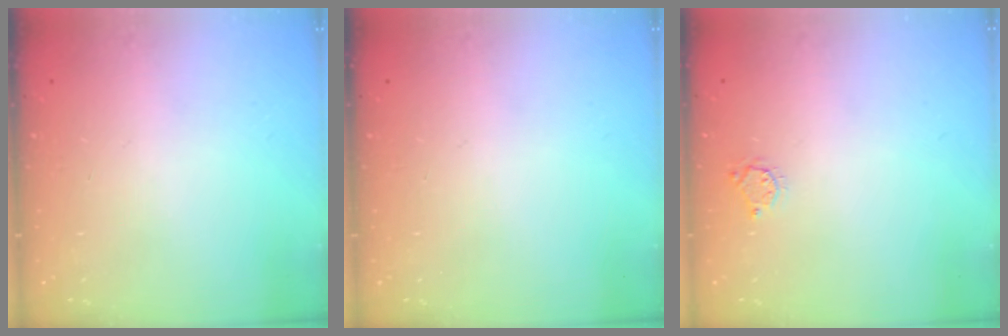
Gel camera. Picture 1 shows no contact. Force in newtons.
{"total": 0.0}
{"total": 3.3, "press": 3.3, "slide": 0.3}